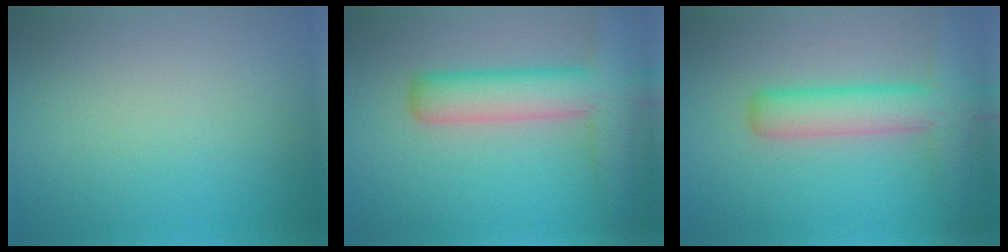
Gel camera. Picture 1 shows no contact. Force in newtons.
{"total": 7.2, "press": 7.2, "slide": 0.4}
{"total": 5.8, "press": 5.8, "slide": 0.3}